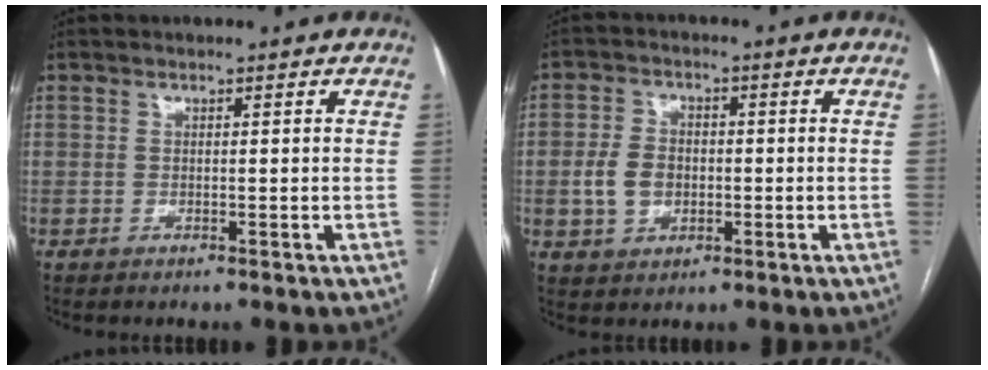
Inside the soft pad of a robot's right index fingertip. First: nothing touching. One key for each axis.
{"total": 5.8, "fx": -0.7, "fy": 4.3, "fz": 3.8, "tx": -0.081, "ty": 0.014, "tz": -0.008}